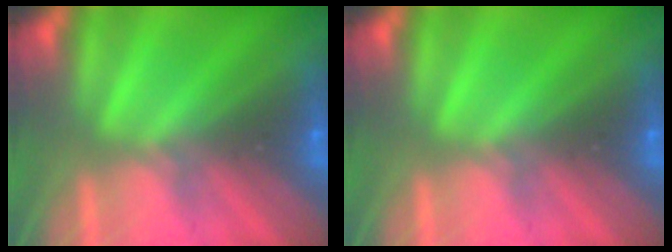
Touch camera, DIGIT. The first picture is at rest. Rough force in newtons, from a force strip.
{"total": 0.0}